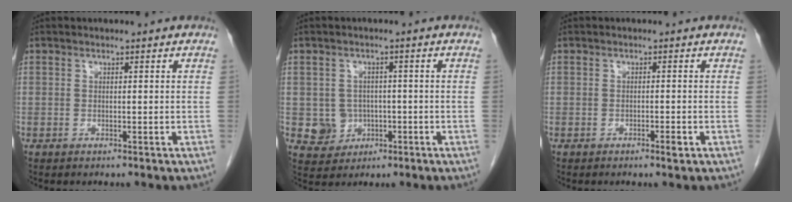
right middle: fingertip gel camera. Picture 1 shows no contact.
{"total": 4.6, "force": [-0.7, 4.5, 0.7], "torque": [-0.002, 0.010, -0.002]}
{"total": 1.4, "force": [-0.8, 0.2, 1.2], "torque": [-0.020, -0.001, -0.011]}